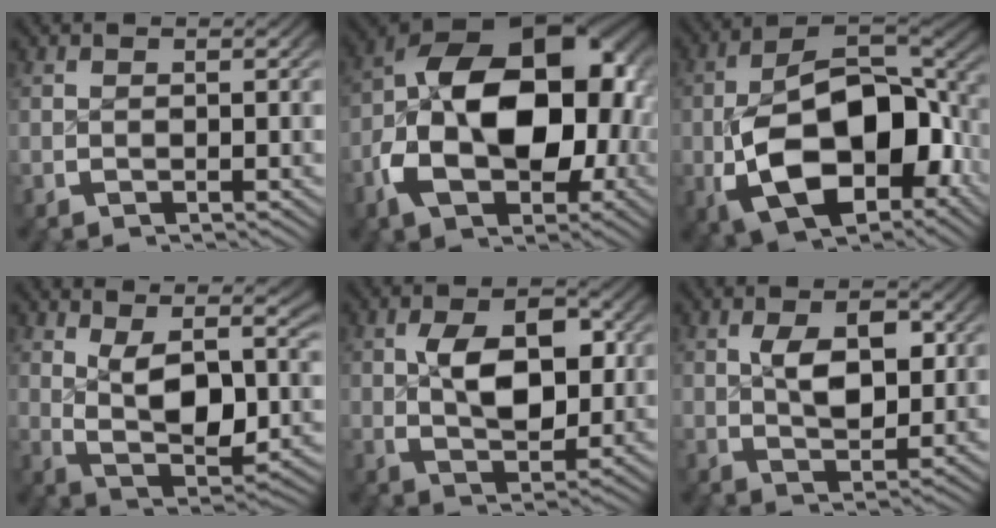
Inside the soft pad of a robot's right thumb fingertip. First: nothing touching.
{"total": 20.1, "force": [-1.3, 12.6, 15.6], "torque": [-0.270, -0.042, -0.001]}
{"total": 17.0, "force": [-2.5, 10.3, 13.3], "torque": [-0.246, -0.046, -0.011]}
{"total": 7.8, "force": [1.5, 4.3, 6.4], "torque": [-0.118, -0.029, 0.036]}
{"total": 6.8, "force": [0.2, 4.1, 5.5], "torque": [-0.104, -0.017, 0.013]}
{"total": 4.4, "force": [0.5, 2.5, 3.6], "torque": [-0.065, -0.010, 0.016]}